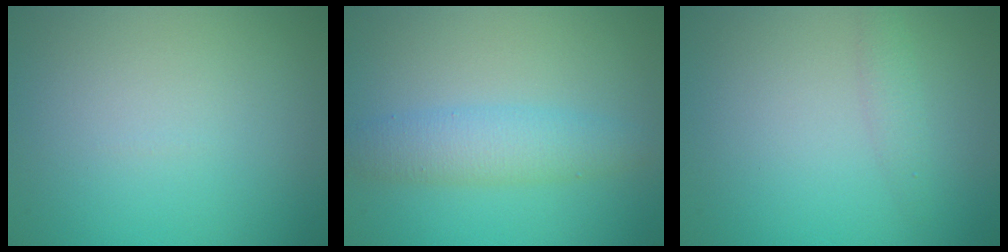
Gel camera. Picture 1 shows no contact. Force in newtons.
{"total": 3.3, "press": 3.3, "slide": 0.1}
{"total": 1.3, "press": 1.3, "slide": 0.0}